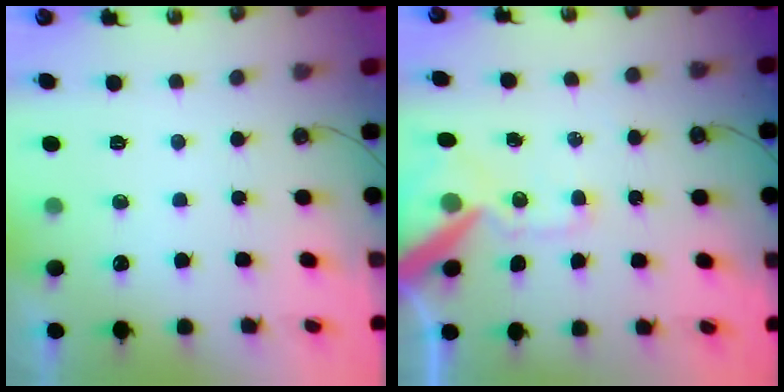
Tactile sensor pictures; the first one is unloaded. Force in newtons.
{"total": 13.6, "press": 13.5, "slide": 1.9}